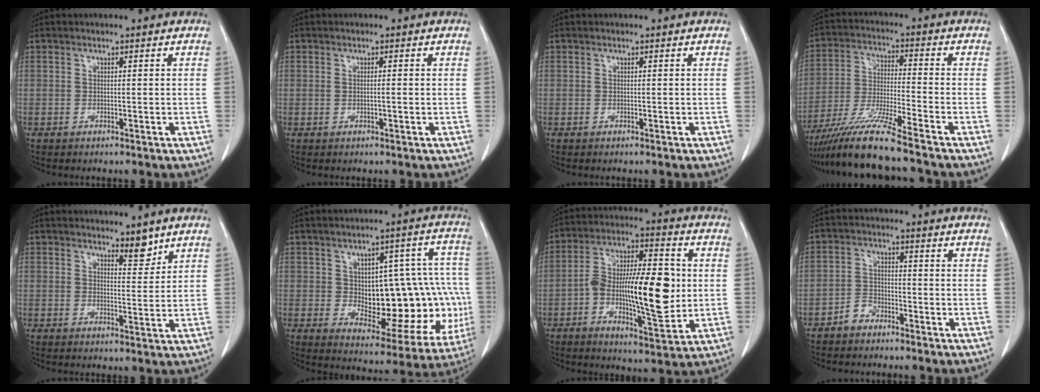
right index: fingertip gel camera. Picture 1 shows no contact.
{"total": 1.0, "force": [-0.1, 0.2, 1.0], "torque": [-0.018, 0.000, 0.001]}
{"total": 0.0}
{"total": 11.3, "force": [-9.1, -1.2, 6.5], "torque": [-0.125, -0.027, -0.169]}
{"total": 3.2, "force": [2.7, 0.9, 1.5], "torque": [-0.022, -0.010, 0.043]}
{"total": 19.7, "force": [-1.1, 9.0, 17.5], "torque": [-0.193, 0.039, 0.014]}
{"total": 16.0, "force": [-1.4, 4.6, 15.2], "torque": [-0.261, 0.014, -0.020]}
{"total": 3.3, "force": [-2.4, 2.1, 0.7], "torque": [-0.012, 0.010, -0.047]}